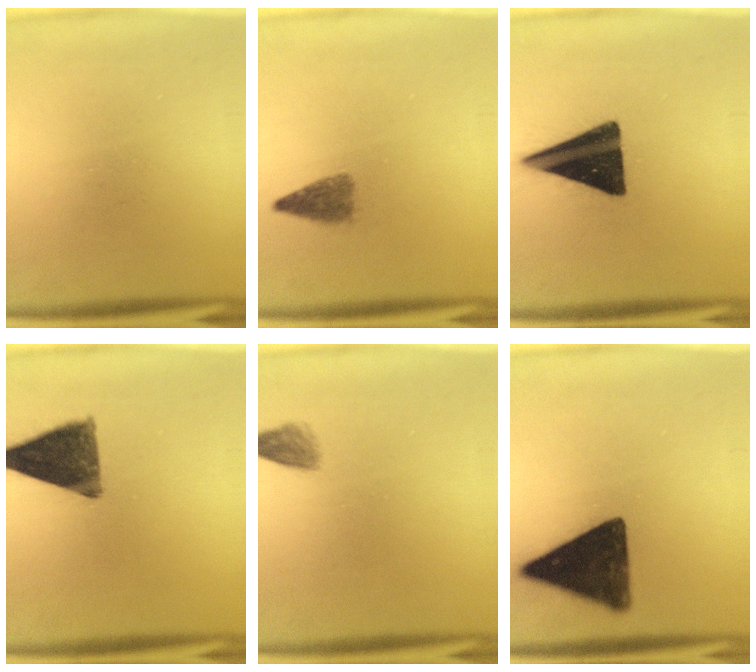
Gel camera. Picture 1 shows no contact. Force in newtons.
{"total": 2.8}
{"total": 18.9}
{"total": 11.7}
{"total": 2.0}
{"total": 15.0}